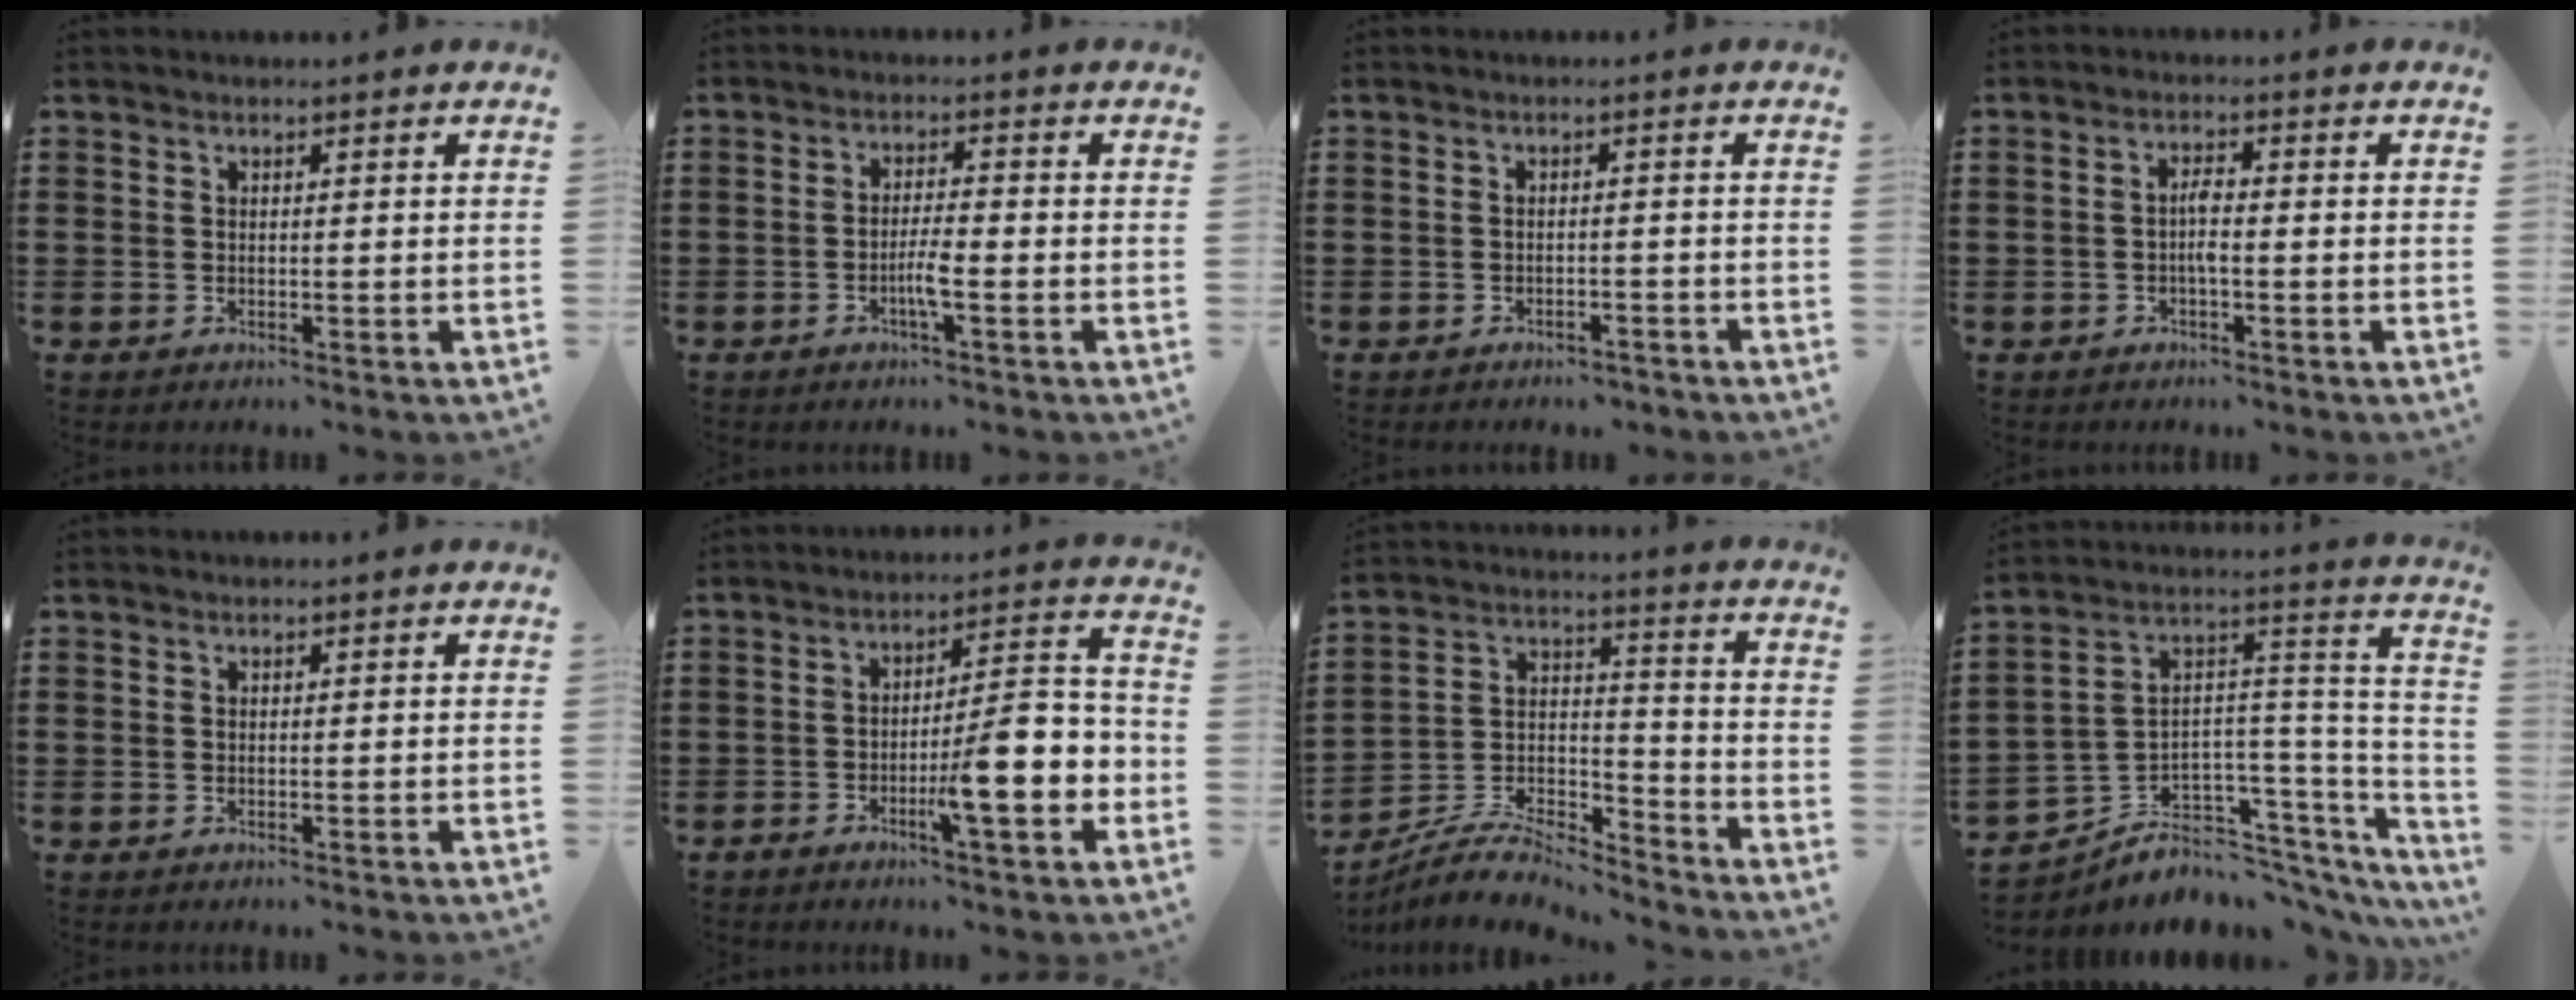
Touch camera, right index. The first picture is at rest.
{"total": 3.5, "force": [-1.4, 0.3, 3.2], "torque": [-0.065, -0.003, -0.028]}
{"total": 1.5, "force": [-1.5, 0.2, 0.2], "torque": [-0.010, 0.000, -0.031]}
{"total": 2.7, "force": [-0.6, 0.6, 2.6], "torque": [-0.056, 0.001, -0.014]}
{"total": 0.0}
{"total": 10.6, "force": [-4.0, 2.1, 9.6], "torque": [-0.153, -0.007, -0.072]}
{"total": 7.4, "force": [-6.9, 1.7, 2.1], "torque": [-0.051, 0.006, -0.138]}
{"total": 4.2, "force": [-1.8, 3.6, 1.4], "torque": [-0.037, -0.026, -0.028]}